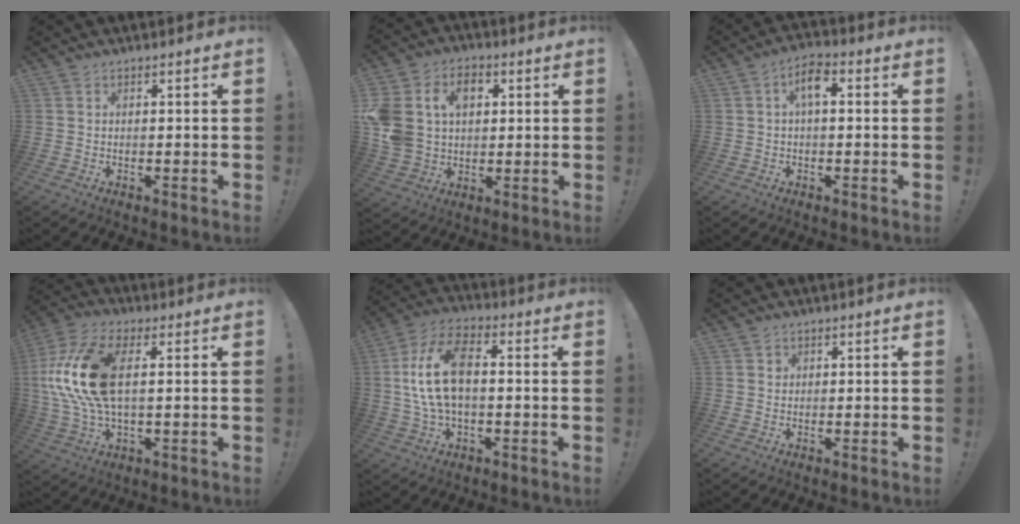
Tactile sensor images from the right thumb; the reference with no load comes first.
{"total": 15.9, "force": [4.3, 12.2, 9.2], "torque": [-0.171, -0.008, 0.082]}
{"total": 6.3, "force": [0.9, 2.9, 5.5], "torque": [-0.086, 0.009, 0.013]}
{"total": 19.7, "force": [2.5, 9.8, 16.9], "torque": [-0.339, -0.001, 0.048]}
{"total": 14.9, "force": [1.0, 8.2, 12.5], "torque": [-0.236, 0.008, 0.017]}
{"total": 1.1, "force": [0.5, 1.0, 0.1], "torque": [0.002, 0.000, 0.007]}